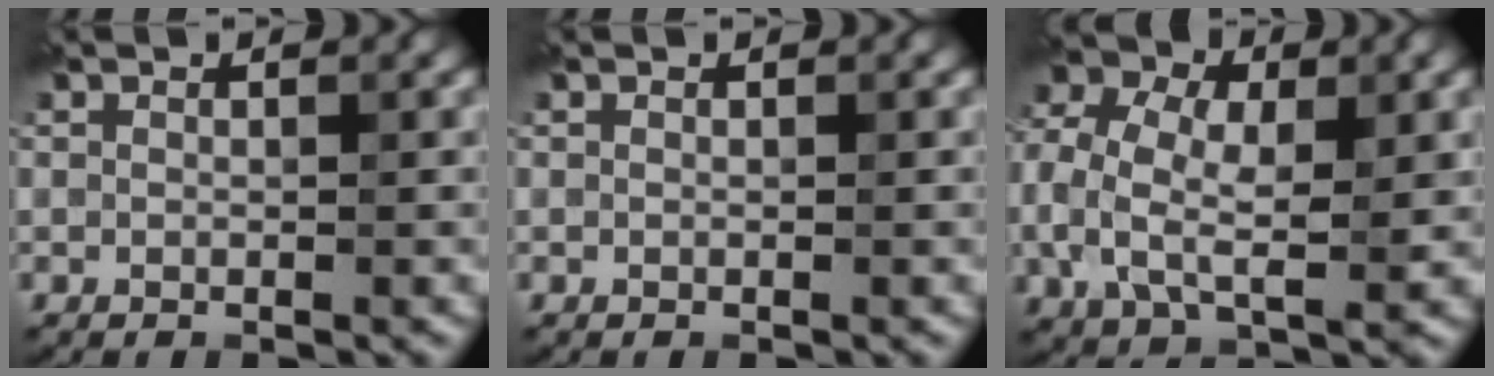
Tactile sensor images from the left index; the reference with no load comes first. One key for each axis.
{"total": 0.0}
{"total": 8.1, "fx": 0.5, "fy": 5.5, "fz": 5.9, "tx": -0.147, "ty": 0.007, "tz": 0.003}